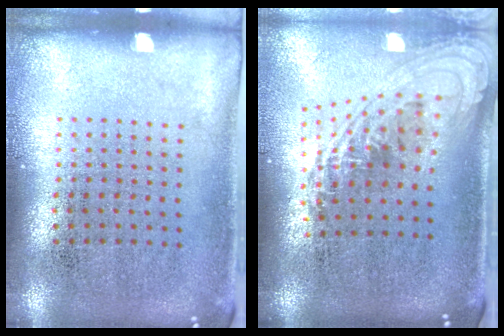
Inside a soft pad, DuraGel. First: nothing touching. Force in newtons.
{"total": 2.3, "press": 1.7, "slide": 1.5}